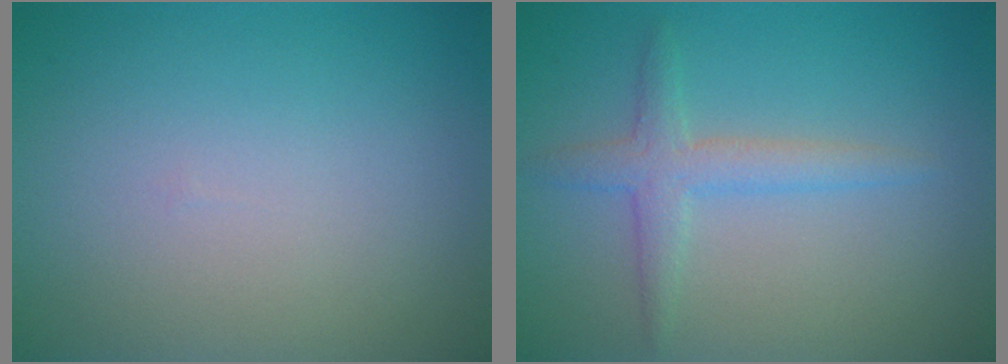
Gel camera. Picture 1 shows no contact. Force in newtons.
{"total": 2.5, "press": 2.5, "slide": 0.0}